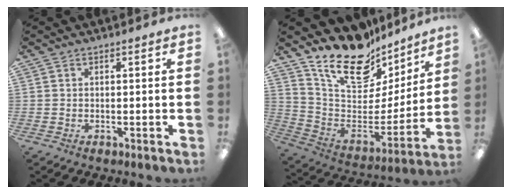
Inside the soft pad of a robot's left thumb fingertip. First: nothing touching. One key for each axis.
{"total": 21.5, "fx": 16.7, "fy": 9.9, "fz": 9.3, "tx": -0.159, "ty": -0.116, "tz": 0.296}